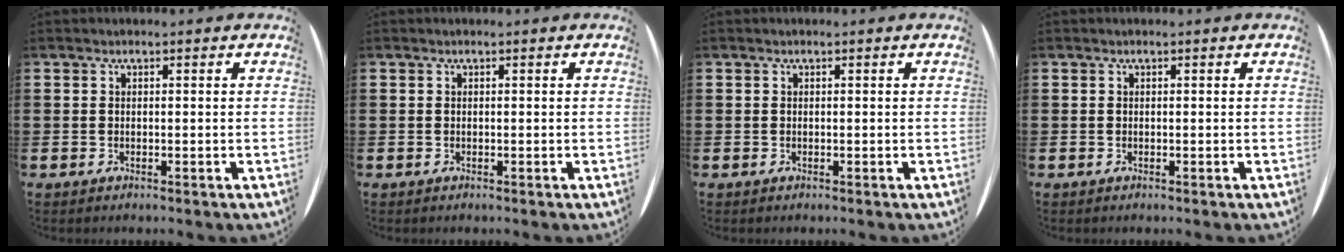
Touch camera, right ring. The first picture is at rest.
{"total": 0.0}
{"total": 0.0}
{"total": 0.0}